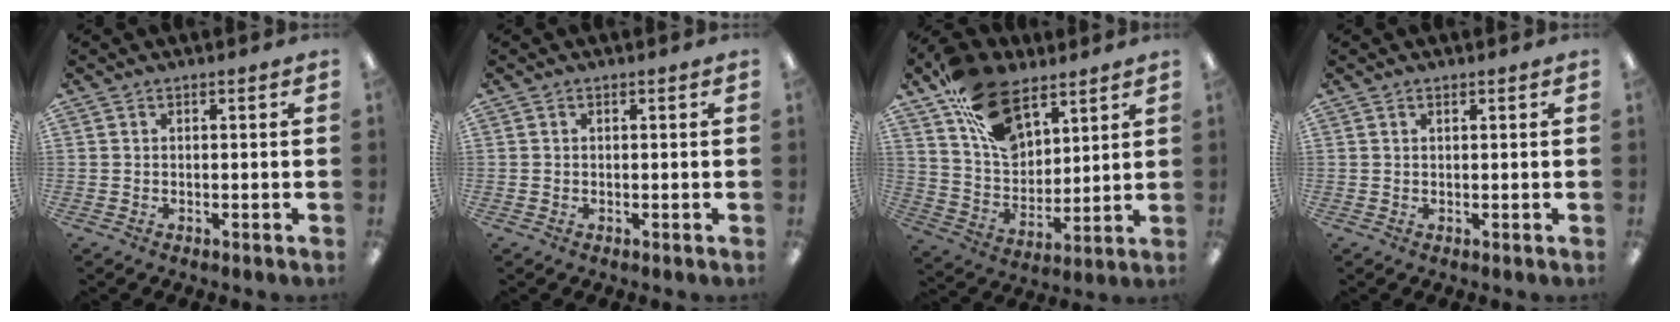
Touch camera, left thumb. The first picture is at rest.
{"total": 0.0}
{"total": 17.9, "force": [10.9, 10.4, 9.7], "torque": [-0.171, -0.045, 0.204]}
{"total": 0.6, "force": [0.5, 0.2, 0.2], "torque": [-0.006, 0.001, 0.009]}